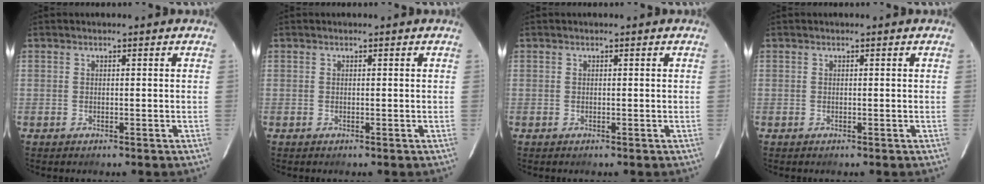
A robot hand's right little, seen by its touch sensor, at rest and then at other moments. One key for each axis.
{"total": 0.0}
{"total": 0.0}
{"total": 0.0}